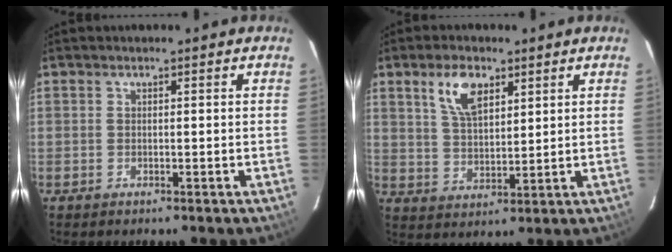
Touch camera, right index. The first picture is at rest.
{"total": 7.9, "force": [4.2, 3.8, 5.4], "torque": [-0.103, 0.011, 0.083]}